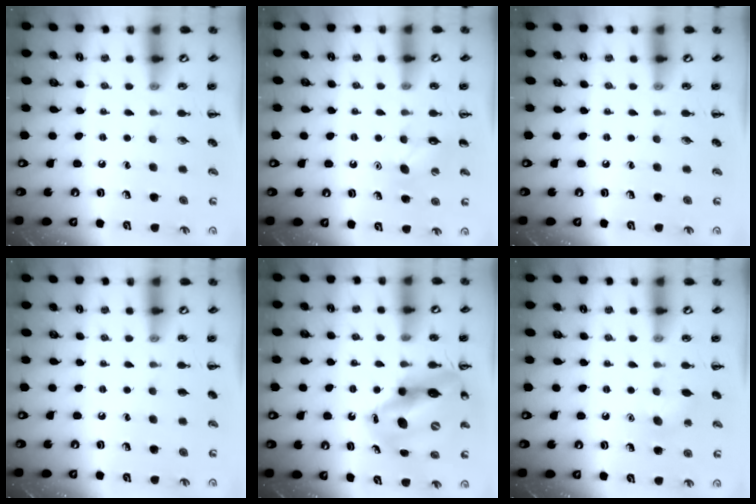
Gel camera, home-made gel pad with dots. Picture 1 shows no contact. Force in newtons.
{"total": 5.4, "press": 5.1, "slide": 1.5}
{"total": 0.0}
{"total": 0.0}
{"total": 15.7, "press": 14.9, "slide": 4.8}
{"total": 3.8, "press": 3.7, "slide": 0.8}